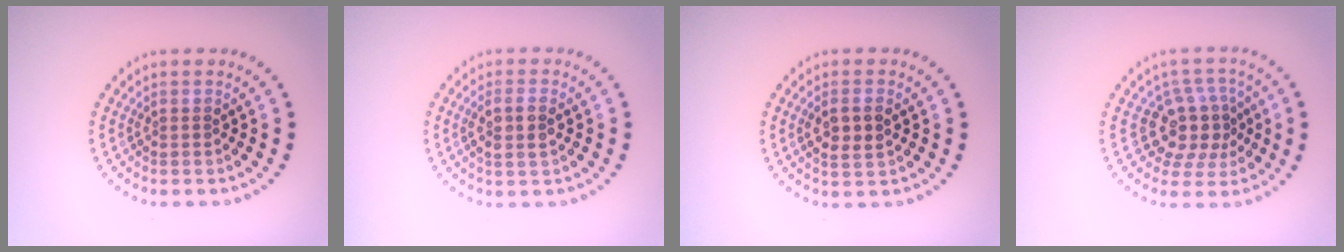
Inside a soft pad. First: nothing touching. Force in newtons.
{"total": 2.4, "press": 2.2, "slide": 1.0}
{"total": 2.6, "press": 2.5, "slide": 0.6}
{"total": 3.9, "press": 3.1, "slide": 2.3}